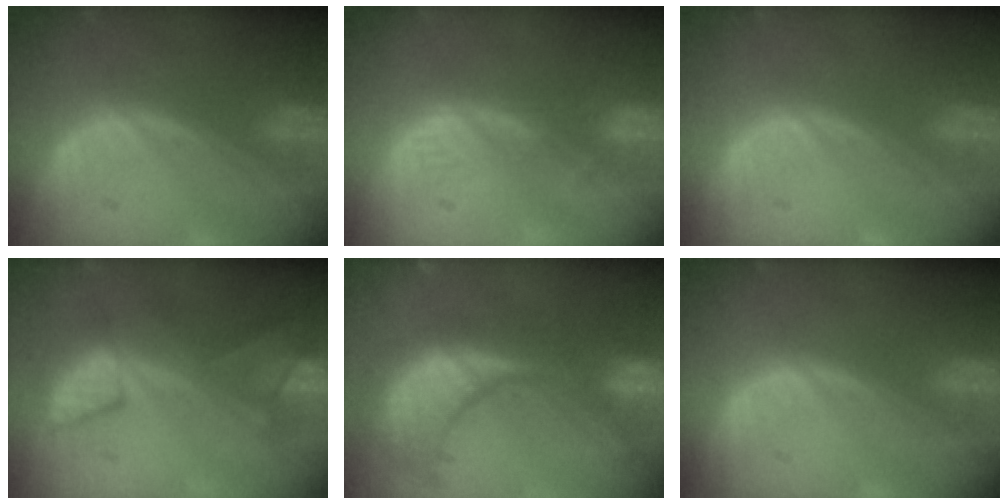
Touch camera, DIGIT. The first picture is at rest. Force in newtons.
{"total": 2.8, "press": 2.2, "slide": 1.7}
{"total": 0.0}
{"total": 7.5, "press": 7.4, "slide": 1.5}
{"total": 13.0, "press": 11.5, "slide": 6.1}
{"total": 0.0}